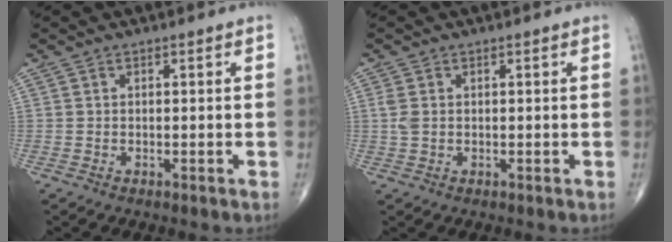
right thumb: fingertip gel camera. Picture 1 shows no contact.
{"total": 1.9, "force": [0.3, 1.3, 1.4], "torque": [-0.044, 0.003, 0.007]}